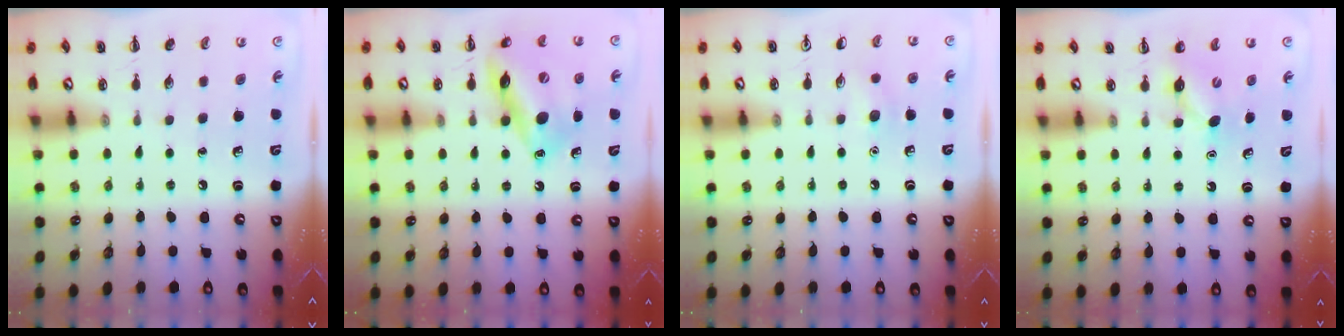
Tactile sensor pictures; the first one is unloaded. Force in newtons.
{"total": 15.5, "press": 15.3, "slide": 2.7}
{"total": 5.4, "press": 5.2, "slide": 1.6}
{"total": 4.6, "press": 4.6, "slide": 0.7}